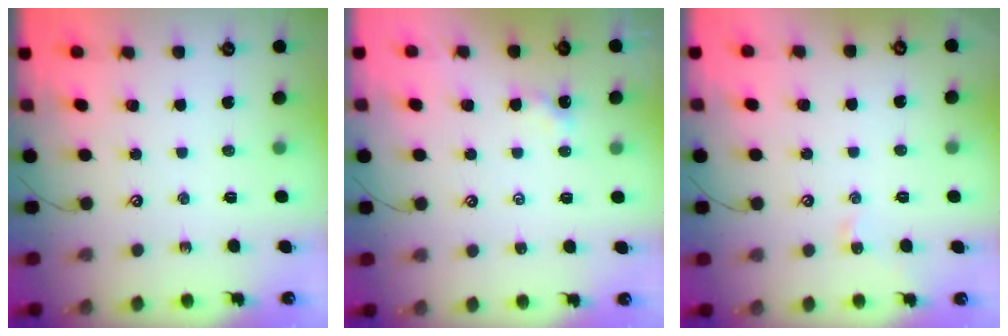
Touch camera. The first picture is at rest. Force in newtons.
{"total": 0.6, "press": 0.5, "slide": 0.2}
{"total": 0.0}